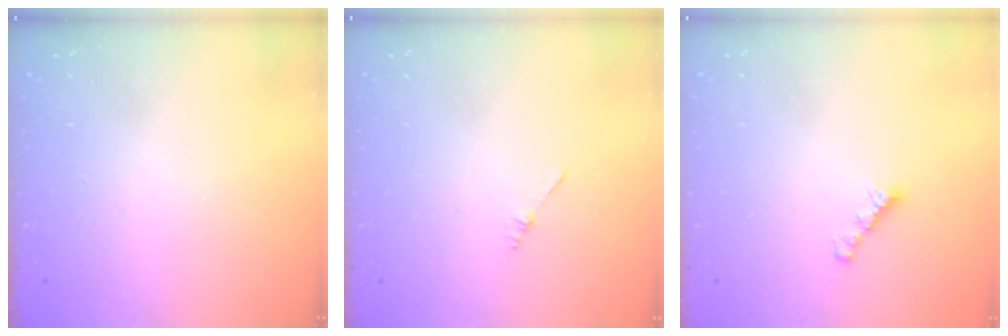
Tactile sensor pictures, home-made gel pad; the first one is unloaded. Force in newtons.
{"total": 1.3, "press": 1.3, "slide": 0.3}
{"total": 3.0, "press": 3.0, "slide": 0.1}